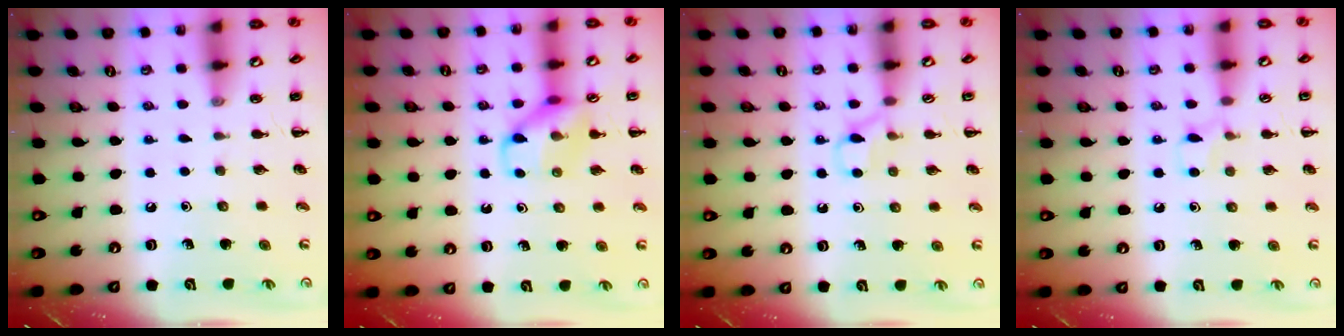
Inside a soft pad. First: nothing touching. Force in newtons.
{"total": 12.3, "press": 12.2, "slide": 1.6}
{"total": 5.4, "press": 5.1, "slide": 1.5}
{"total": 5.9, "press": 5.6, "slide": 2.0}